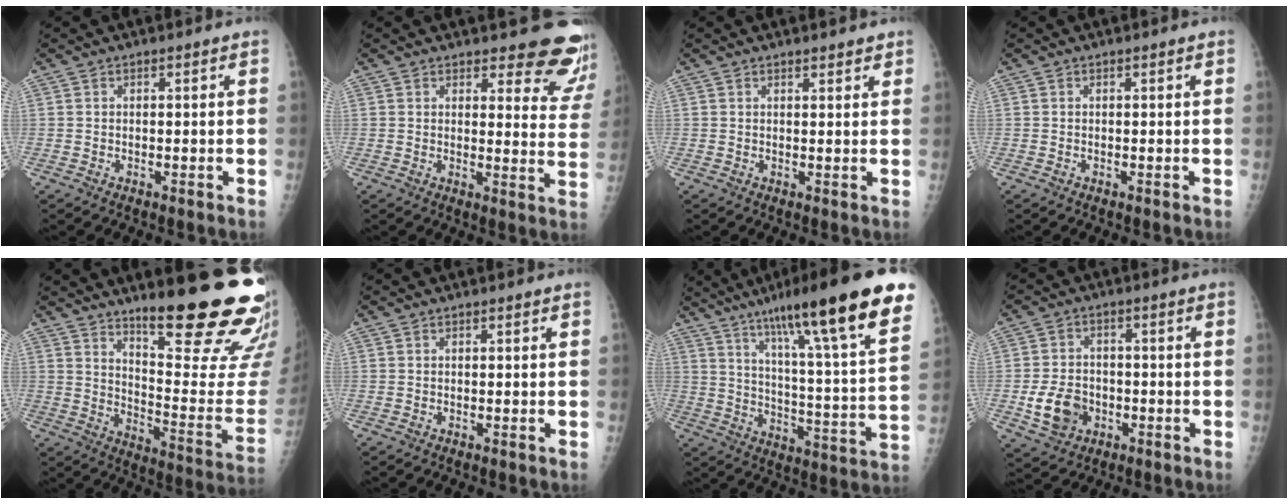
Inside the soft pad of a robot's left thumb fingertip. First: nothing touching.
{"total": 12.3, "force": [11.4, 3.4, 3.3], "torque": [0.009, -0.104, 0.105]}
{"total": 1.9, "force": [1.6, 0.6, 0.9], "torque": [-0.004, -0.007, 0.019]}
{"total": 0.0}
{"total": 24.4, "force": [16.9, 4.8, 17.0], "torque": [-0.203, -0.120, 0.240]}
{"total": 0.0}
{"total": 27.4, "force": [17.4, 3.2, 20.9], "torque": [-0.305, -0.047, 0.259]}
{"total": 8.1, "force": [-2.4, 6.4, 4.4], "torque": [-0.063, 0.012, -0.038]}